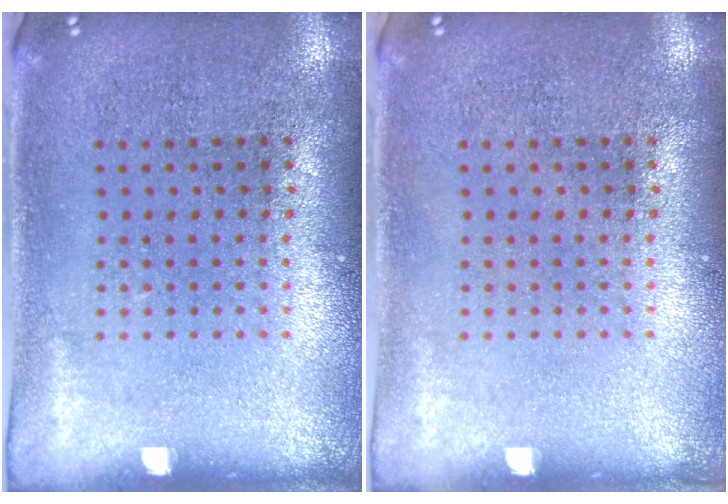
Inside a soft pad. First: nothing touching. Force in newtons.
{"total": 0.0}